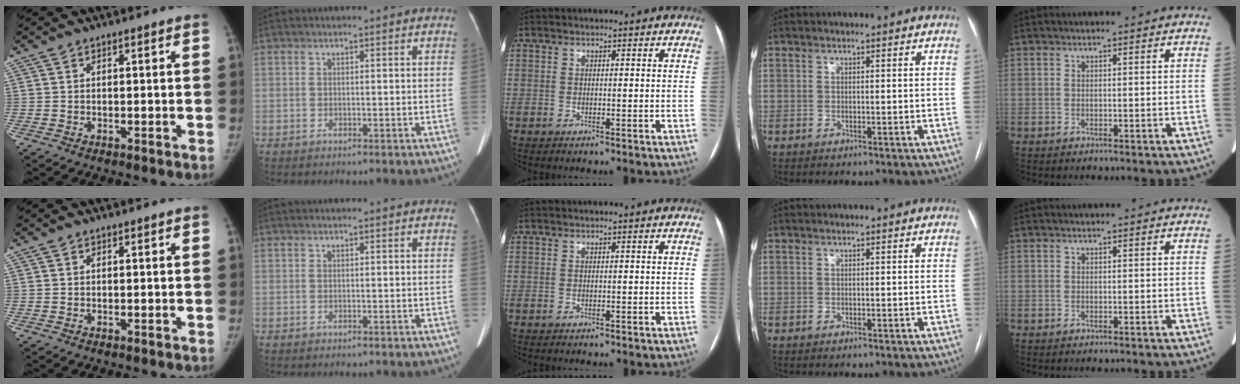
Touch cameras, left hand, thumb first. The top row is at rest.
{}